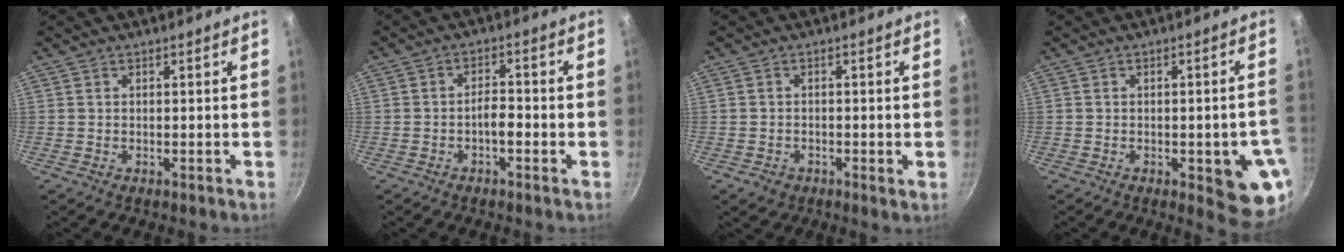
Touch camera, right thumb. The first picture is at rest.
{"total": 3.1, "force": [-1.5, 1.2, 2.5], "torque": [-0.035, 0.020, -0.027]}
{"total": 2.7, "force": [-1.0, 1.8, 1.7], "torque": [-0.032, 0.000, -0.019]}
{"total": 10.4, "force": [-2.7, 3.5, 9.4], "torque": [-0.080, 0.005, -0.029]}